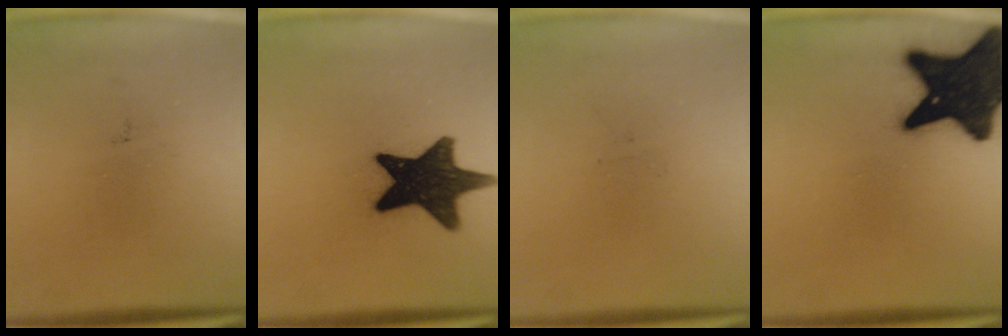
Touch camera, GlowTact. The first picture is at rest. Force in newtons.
{"total": 15.5}
{"total": 0.0}
{"total": 19.3}